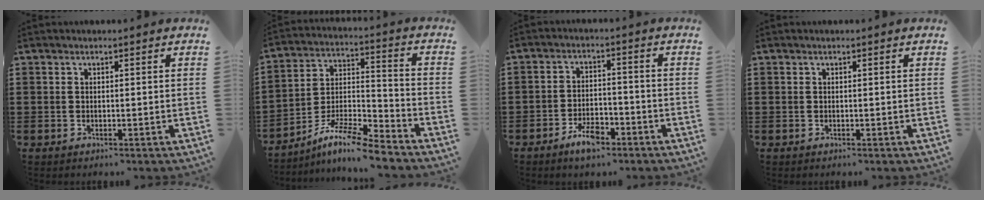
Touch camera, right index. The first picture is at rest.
{"total": 9.4, "force": [-8.1, 1.0, 4.6], "torque": [-0.089, 0.012, -0.161]}
{"total": 5.5, "force": [-3.5, 2.1, 3.6], "torque": [-0.070, 0.009, -0.066]}
{"total": 0.0}